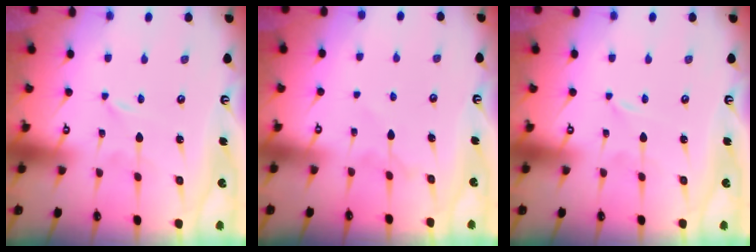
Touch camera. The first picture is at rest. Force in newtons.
{"total": 5.6, "press": 5.6, "slide": 0.8}
{"total": 0.0}